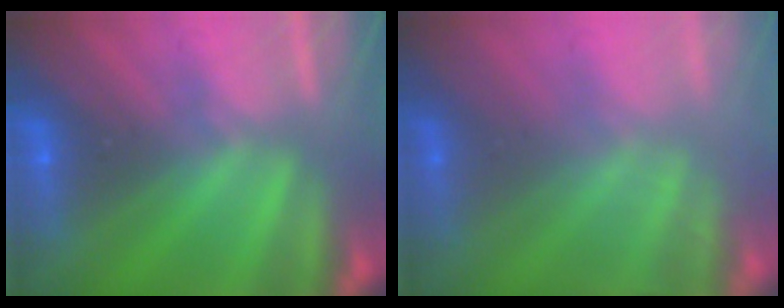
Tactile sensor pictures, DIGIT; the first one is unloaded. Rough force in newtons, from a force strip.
{"total": 2.5}